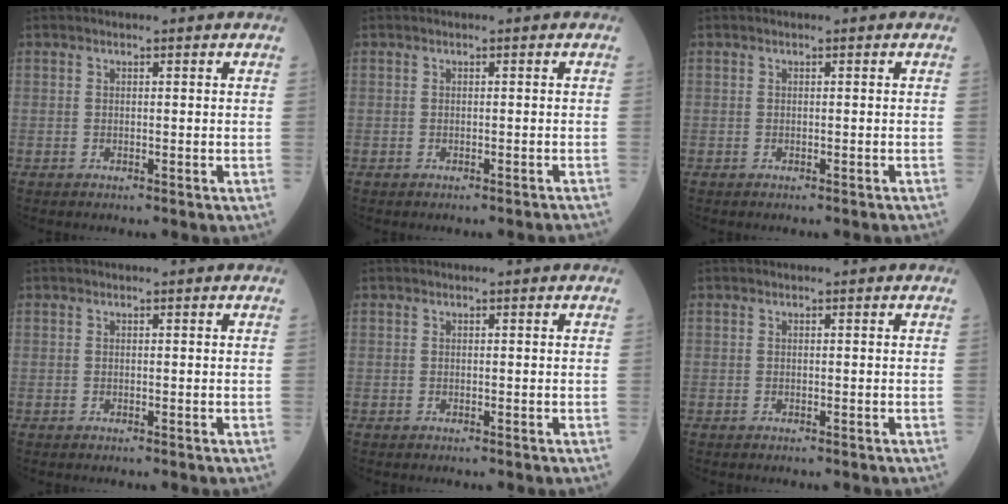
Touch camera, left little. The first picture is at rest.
{"total": 2.7, "force": [-2.6, 0.1, 0.6], "torque": [-0.007, -0.008, -0.027]}
{"total": 1.5, "force": [-1.4, 0.0, 0.4], "torque": [-0.005, 0.000, -0.016]}
{"total": 0.0}
{"total": 0.0}
{"total": 0.0}